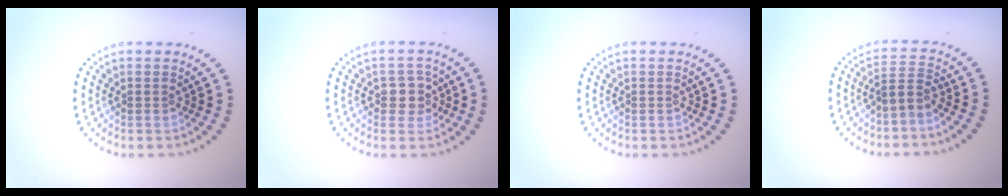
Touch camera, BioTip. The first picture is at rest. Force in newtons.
{"total": 2.4, "press": 2.1, "slide": 1.2}
{"total": 0.0}
{"total": 2.2, "press": 1.5, "slide": 1.6}